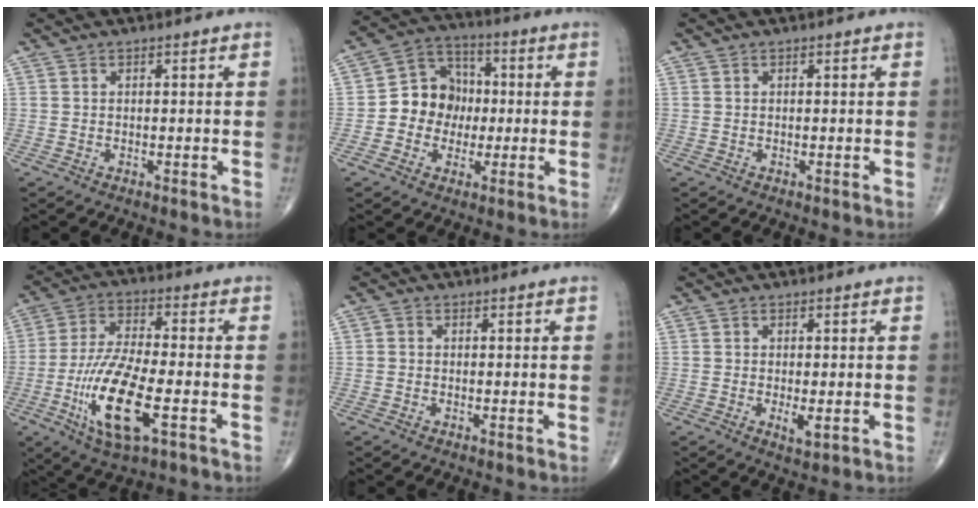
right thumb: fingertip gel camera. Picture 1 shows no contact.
{"total": 10.6, "force": [-0.8, 9.3, 5.1], "torque": [-0.041, 0.031, -0.025]}
{"total": 0.0}
{"total": 15.8, "force": [-5.1, 4.9, 14.1], "torque": [-0.290, 0.009, -0.089]}
{"total": 0.8, "force": [-0.1, 0.7, 0.3], "torque": [-0.003, 0.001, -0.006]}
{"total": 2.8, "force": [-0.6, 0.9, 2.5], "torque": [-0.045, -0.008, -0.009]}